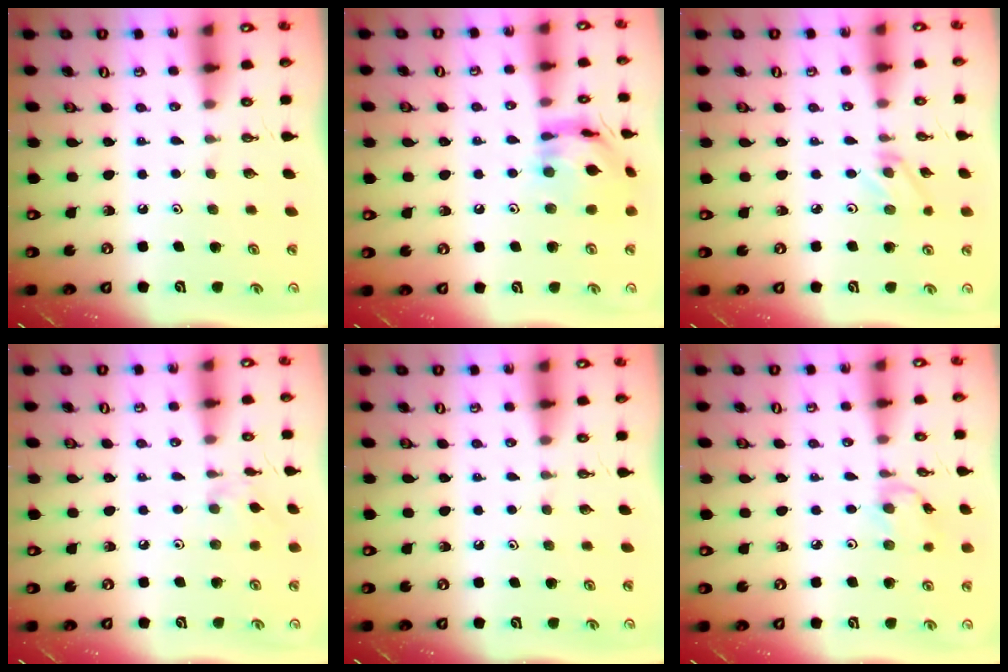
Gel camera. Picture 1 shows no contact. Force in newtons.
{"total": 13.7, "press": 13.6, "slide": 1.3}
{"total": 3.1, "press": 3.1, "slide": 0.4}
{"total": 1.6, "press": 1.6, "slide": 0.3}
{"total": 0.0}
{"total": 2.9, "press": 2.9, "slide": 0.3}